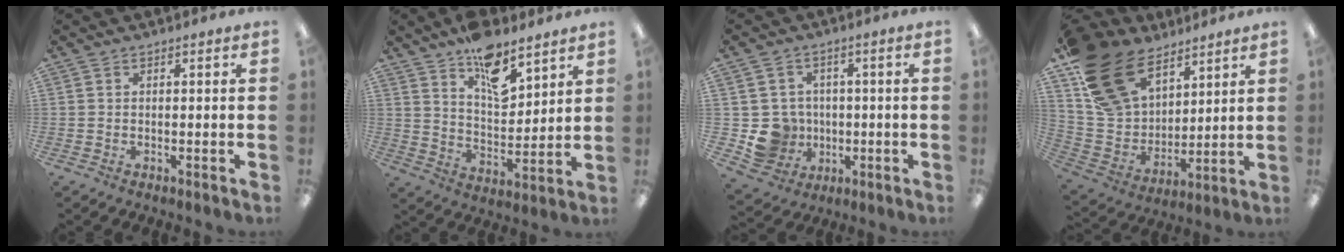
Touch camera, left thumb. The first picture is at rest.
{"total": 12.5, "force": [8.7, 5.5, 7.0], "torque": [-0.095, -0.055, 0.154]}
{"total": 8.7, "force": [-1.1, 8.4, 1.9], "torque": [-0.072, 0.009, -0.008]}
{"total": 20.0, "force": [13.1, 11.9, 9.4], "torque": [-0.204, -0.056, 0.253]}